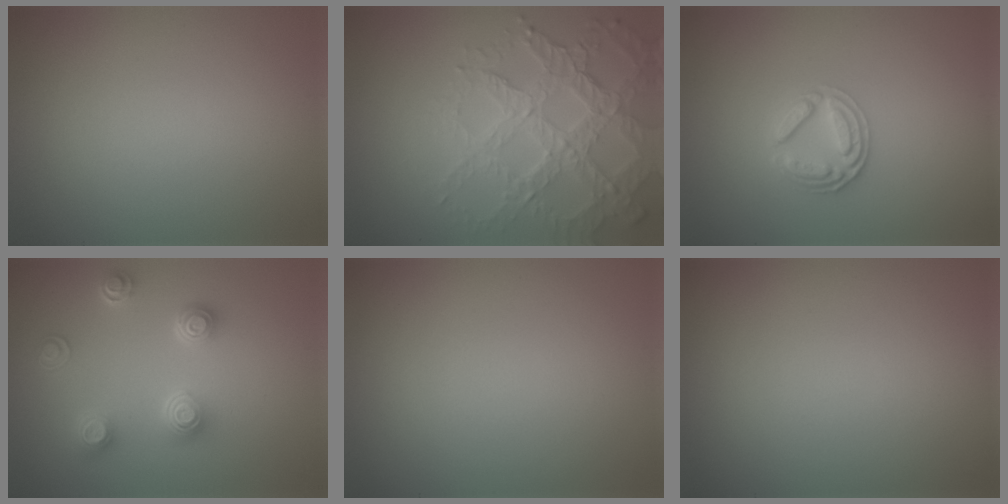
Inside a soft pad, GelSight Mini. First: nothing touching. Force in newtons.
{"total": 6.9, "press": 5.0, "slide": 4.9}
{"total": 2.6, "press": 2.5, "slide": 0.6}
{"total": 3.9, "press": 3.0, "slide": 2.5}
{"total": 0.0}
{"total": 0.0}